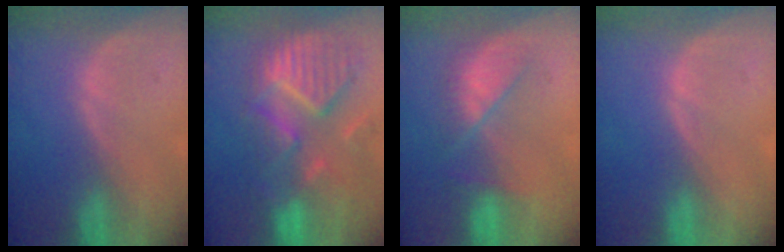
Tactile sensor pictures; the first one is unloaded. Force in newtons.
{"total": 11.9, "press": 10.6, "slide": 5.4}
{"total": 5.4, "press": 5.4, "slide": 0.5}
{"total": 0.0}